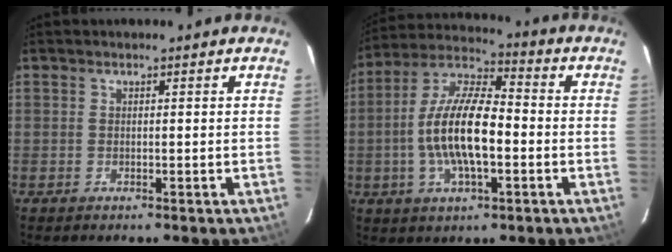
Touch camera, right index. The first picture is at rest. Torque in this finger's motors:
{"motor_torque": [1.43, -0.14, 1.05, 0.21]}